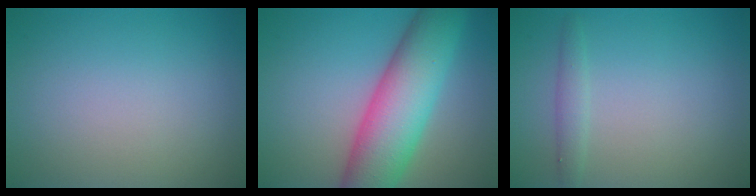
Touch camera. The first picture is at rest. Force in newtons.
{"total": 9.9, "press": 9.9, "slide": 0.3}
{"total": 1.3, "press": 1.3, "slide": 0.2}